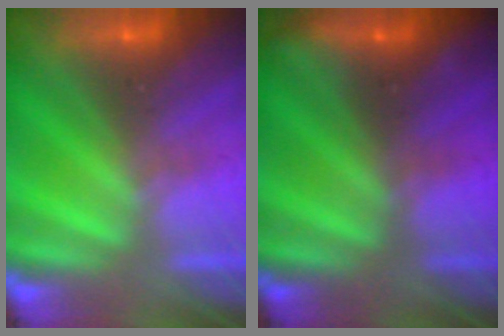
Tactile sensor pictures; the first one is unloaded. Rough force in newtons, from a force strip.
{"total": 2.4}